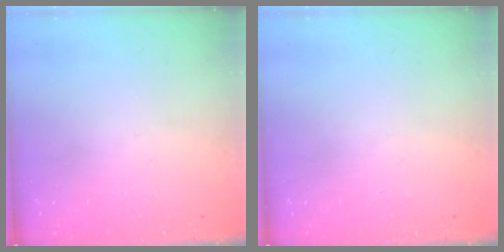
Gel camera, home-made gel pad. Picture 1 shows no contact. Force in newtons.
{"total": 0.0}